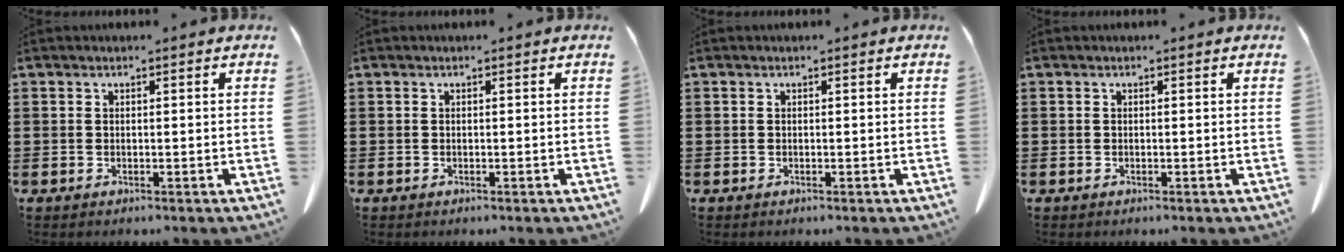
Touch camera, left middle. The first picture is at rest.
{"total": 0.0}
{"total": 0.0}
{"total": 0.0}